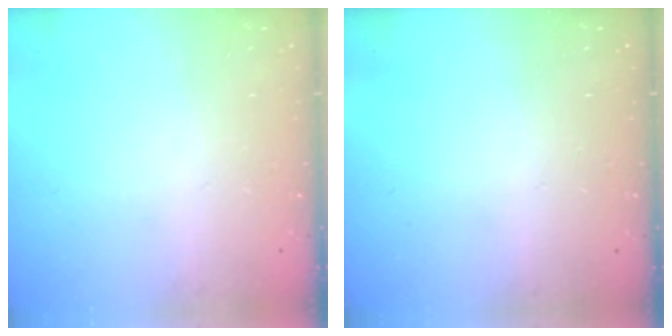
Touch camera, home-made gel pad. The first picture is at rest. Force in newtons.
{"total": 0.0}